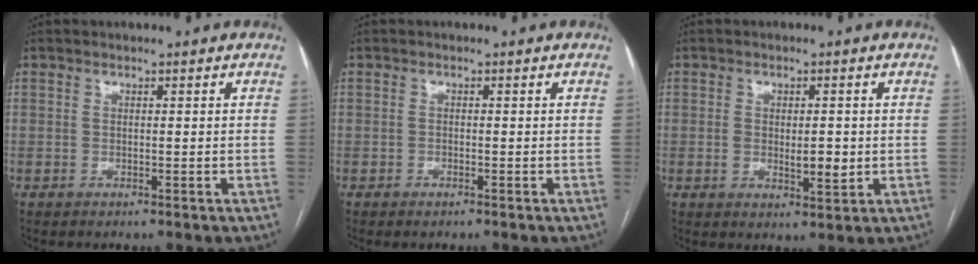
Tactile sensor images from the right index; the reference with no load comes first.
{"total": 0.7, "force": [-0.5, 0.2, 0.4], "torque": [-0.011, -0.002, -0.004]}
{"total": 4.5, "force": [-0.3, 1.8, 4.1], "torque": [-0.065, -0.006, 0.001]}